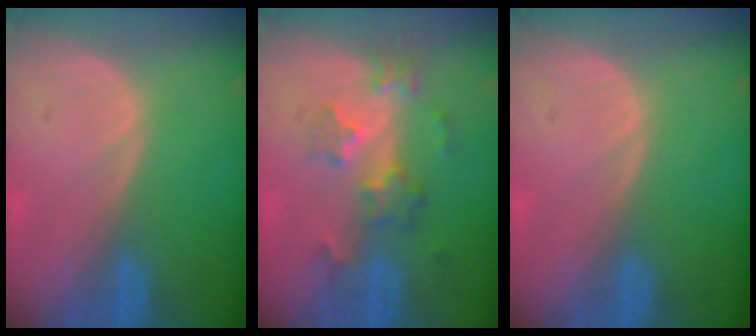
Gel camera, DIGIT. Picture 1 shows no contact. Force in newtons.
{"total": 6.3, "press": 5.5, "slide": 3.0}
{"total": 0.0}